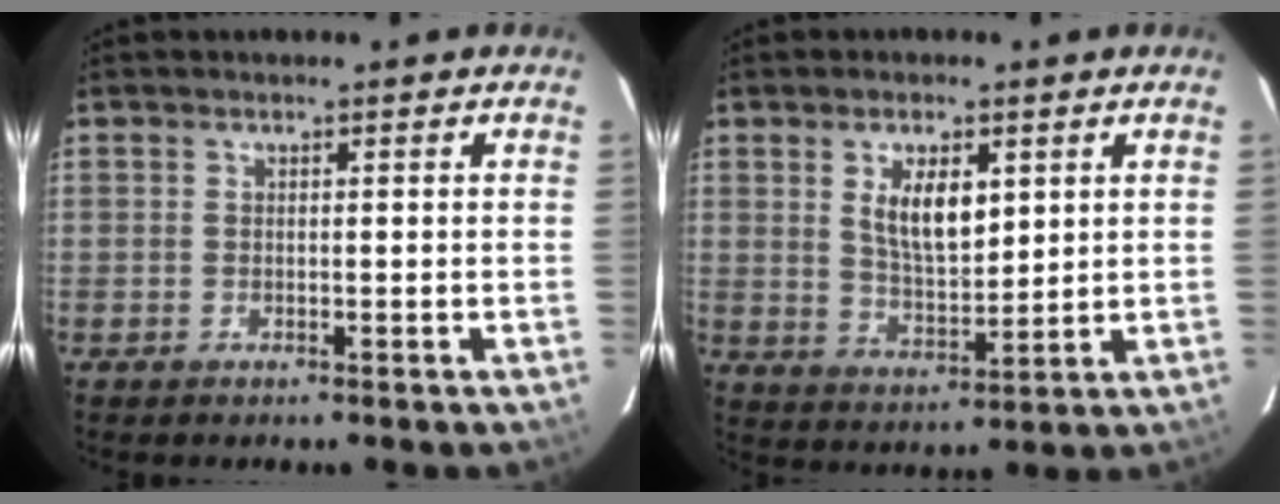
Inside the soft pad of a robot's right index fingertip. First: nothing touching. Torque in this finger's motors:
{"motor_torque": [0.49, -0.15, 0.52, 0.10]}